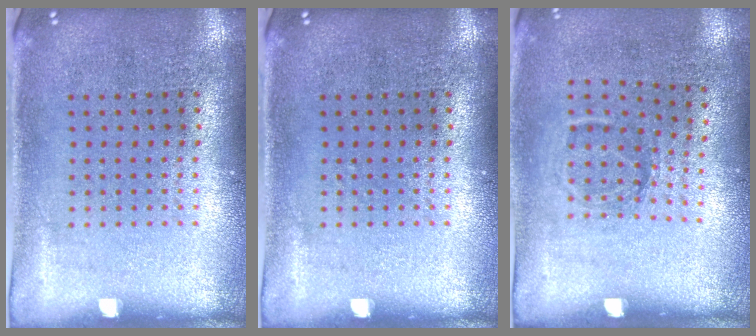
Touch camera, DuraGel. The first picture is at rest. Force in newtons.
{"total": 0.0}
{"total": 1.2, "press": 0.8, "slide": 0.8}